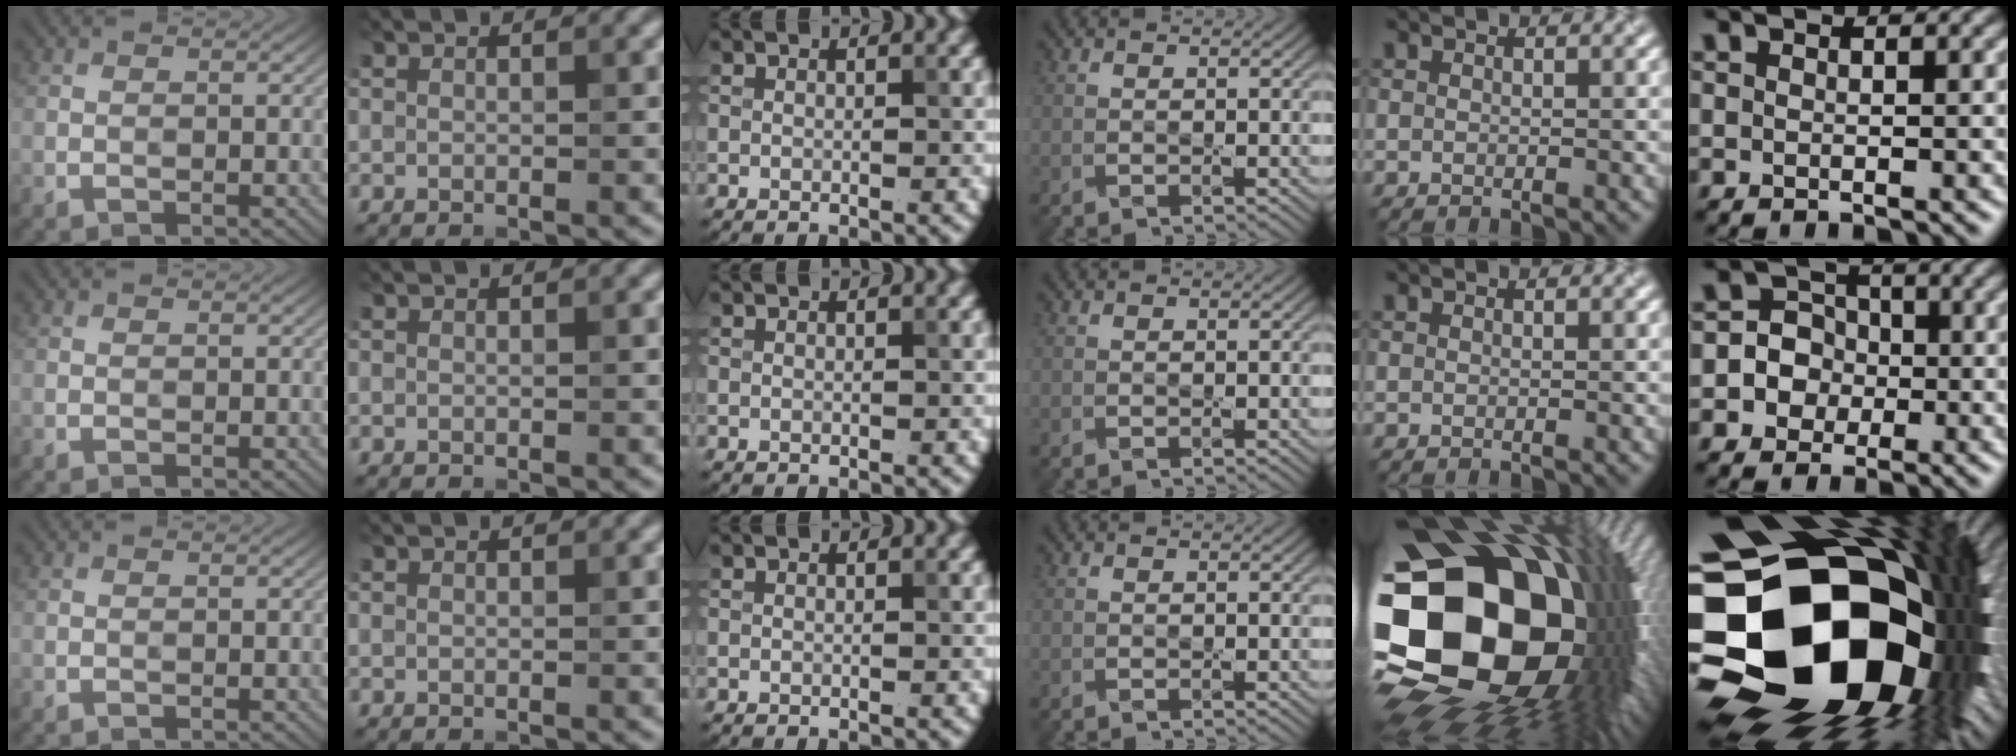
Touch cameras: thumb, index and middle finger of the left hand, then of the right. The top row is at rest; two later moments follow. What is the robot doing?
{"motion": "press", "object": "stapler"}